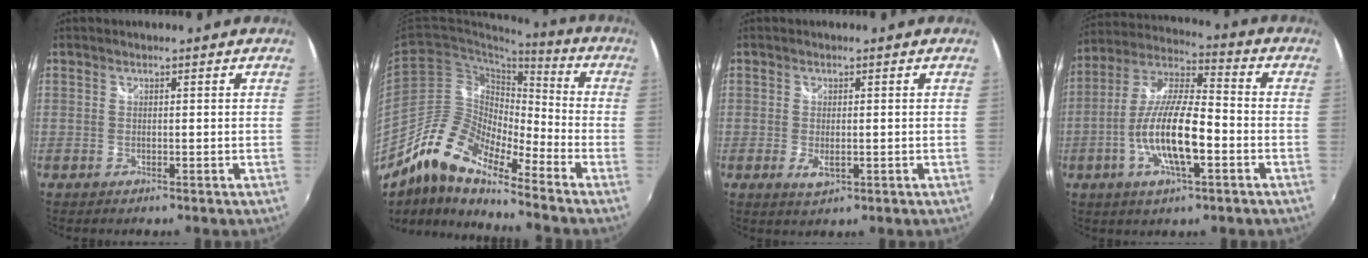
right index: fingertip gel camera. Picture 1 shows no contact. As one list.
[{"total": 14.3, "force": [-10.8, 3.9, 8.5], "torque": [-0.144, 0.004, -0.218]}, {"total": 3.0, "force": [-0.8, 1.4, 2.5], "torque": [-0.047, -0.008, -0.010]}, {"total": 14.8, "force": [-4.5, 4.1, 13.5], "torque": [-0.269, -0.005, -0.086]}]